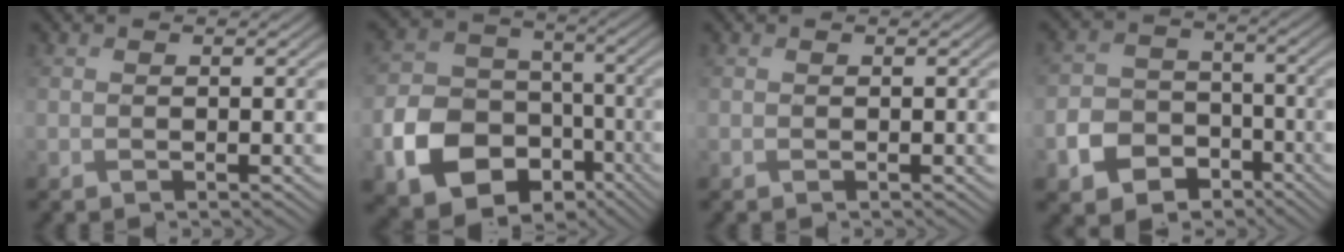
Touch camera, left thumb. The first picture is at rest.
{"total": 12.4, "force": [-5.2, 9.4, 6.2], "torque": [-0.149, -0.036, -0.092]}
{"total": 0.0}
{"total": 7.5, "force": [-4.1, 5.5, 3.0], "torque": [-0.072, -0.013, -0.082]}